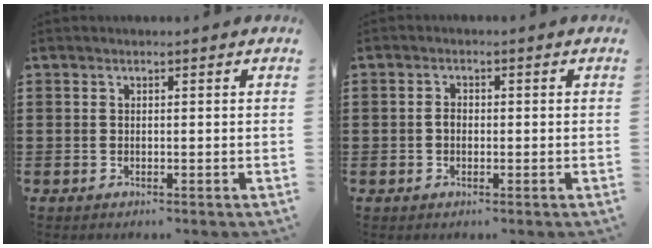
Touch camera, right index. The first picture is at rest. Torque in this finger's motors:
{"motor_torque": [0.50, -0.15, 0.18, 0.00]}